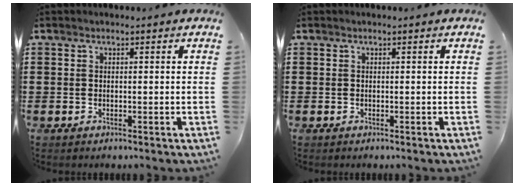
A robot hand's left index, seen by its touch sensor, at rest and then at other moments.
{"total": 0.0}